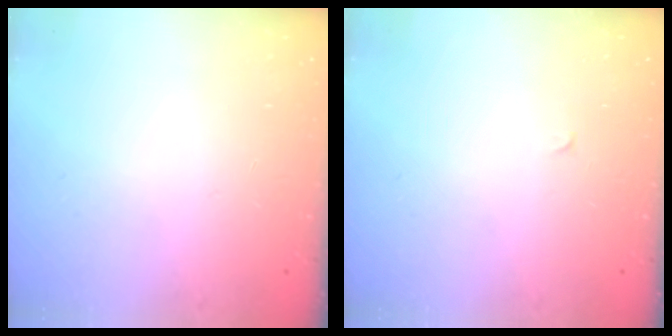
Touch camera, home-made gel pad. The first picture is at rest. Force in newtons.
{"total": 0.0}